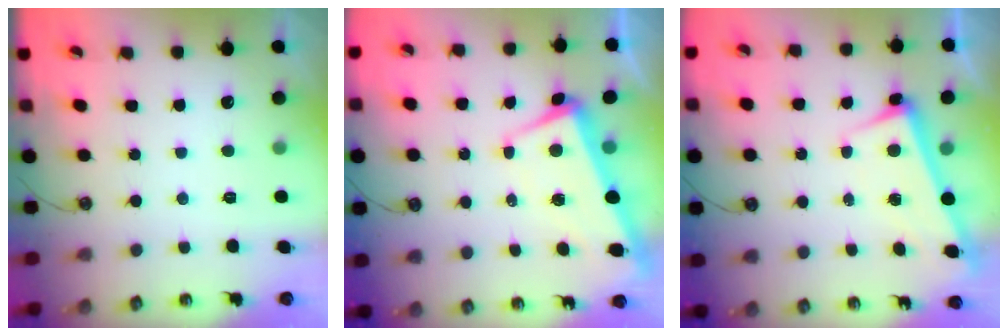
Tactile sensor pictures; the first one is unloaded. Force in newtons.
{"total": 1.6, "press": 1.3, "slide": 0.9}
{"total": 2.7, "press": 2.6, "slide": 0.7}